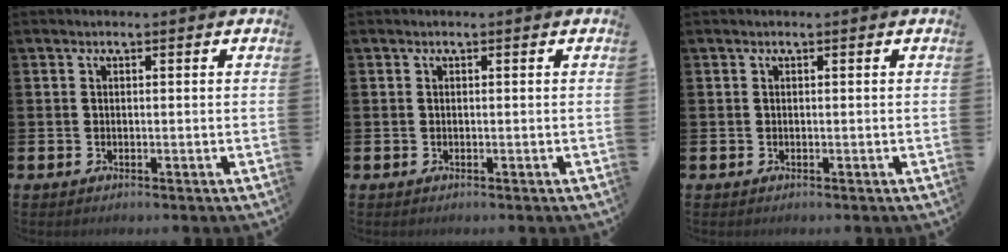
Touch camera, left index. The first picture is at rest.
{"total": 0.0}
{"total": 0.0}